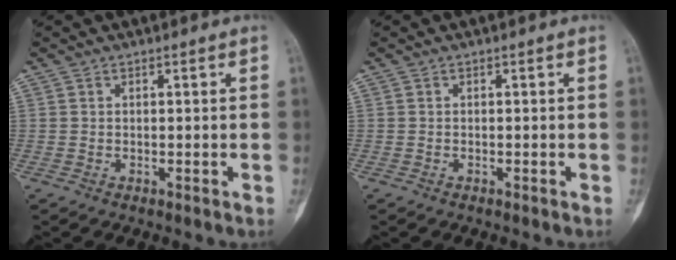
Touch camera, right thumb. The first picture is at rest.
{"total": 0.0}